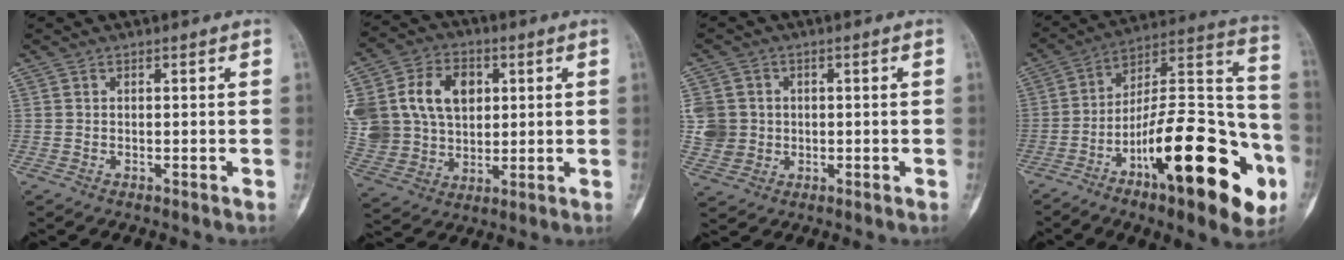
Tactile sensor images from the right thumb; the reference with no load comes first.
{"total": 24.2, "force": [5.7, 18.6, 14.5], "torque": [-0.316, 0.038, 0.124]}
{"total": 6.8, "force": [0.5, 6.4, 2.2], "torque": [-0.029, 0.004, 0.017]}
{"total": 30.4, "force": [-12.4, 9.9, 26.0], "torque": [-0.350, 0.067, -0.186]}